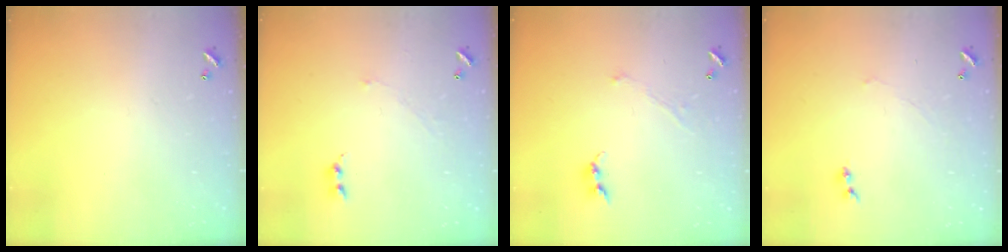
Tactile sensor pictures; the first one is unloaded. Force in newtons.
{"total": 2.0, "press": 1.9, "slide": 0.7}
{"total": 0.8, "press": 0.7, "slide": 0.3}
{"total": 0.7, "press": 0.1, "slide": 0.7}